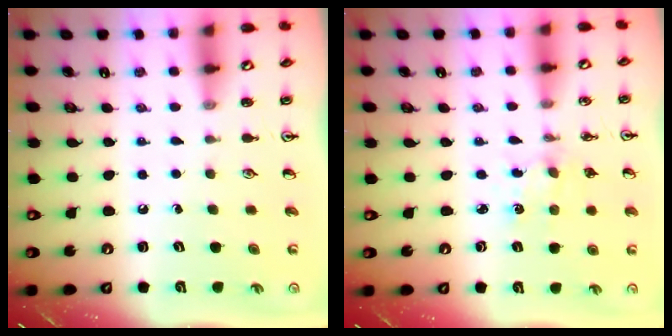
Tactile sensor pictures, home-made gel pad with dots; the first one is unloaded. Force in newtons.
{"total": 2.7, "press": 2.6, "slide": 0.4}